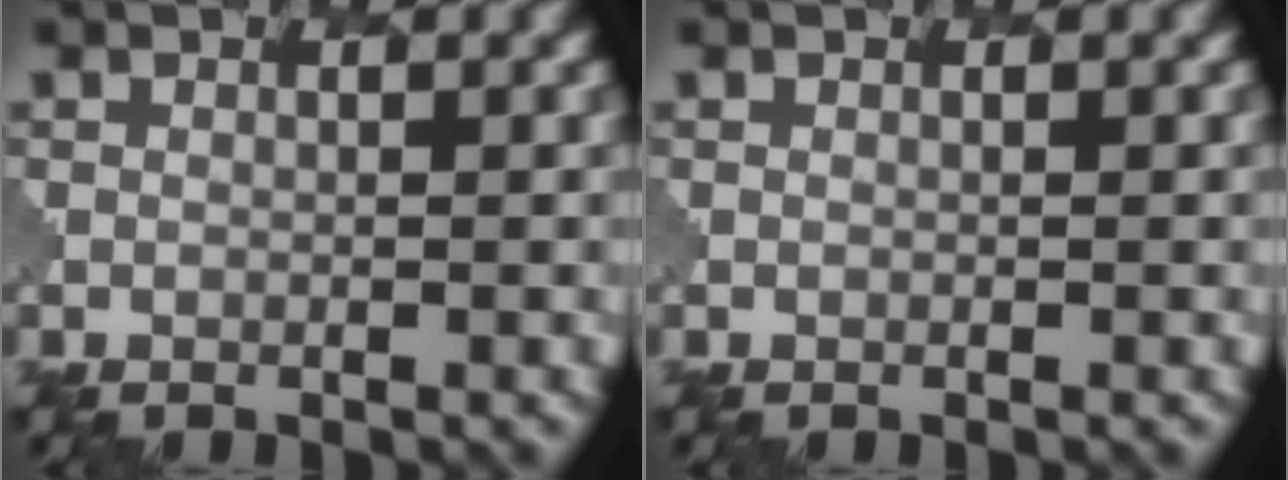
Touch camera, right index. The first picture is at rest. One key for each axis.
{"total": 0.0}